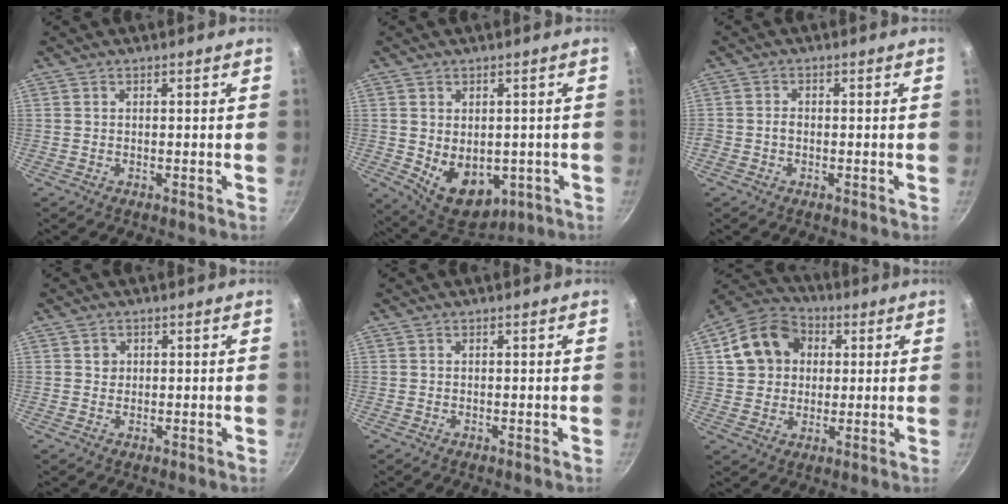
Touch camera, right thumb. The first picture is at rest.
{"total": 11.4, "force": [-1.8, 7.9, 8.0], "torque": [-0.090, -0.013, 0.000]}
{"total": 1.6, "force": [-0.6, 1.2, 0.9], "torque": [-0.013, 0.011, -0.011]}
{"total": 1.5, "force": [0.4, 1.4, 0.3], "torque": [0.001, 0.001, 0.004]}
{"total": 0.0}
{"total": 13.3, "force": [3.2, 11.0, 6.8], "torque": [-0.097, 0.019, 0.042]}